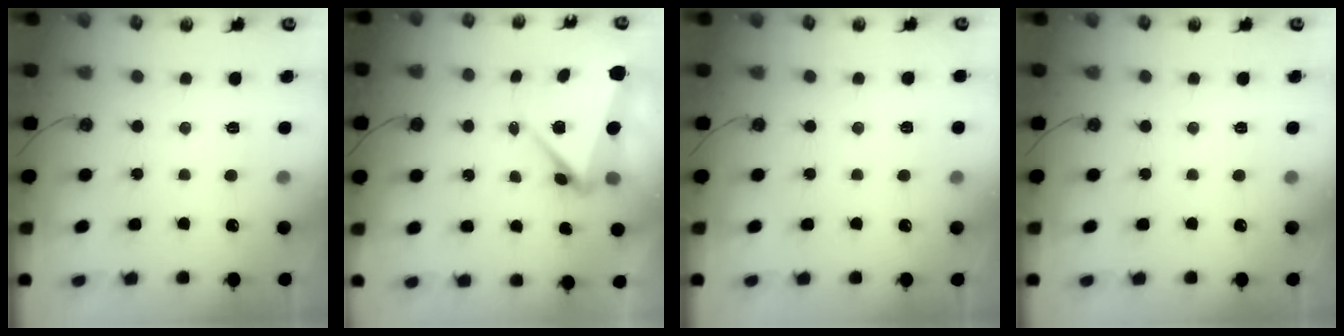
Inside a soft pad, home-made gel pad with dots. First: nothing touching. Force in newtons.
{"total": 5.9, "press": 5.6, "slide": 2.0}
{"total": 1.5, "press": 1.4, "slide": 0.4}
{"total": 0.0}